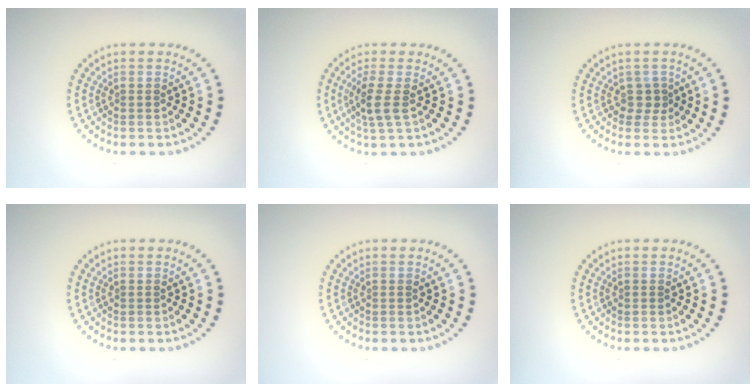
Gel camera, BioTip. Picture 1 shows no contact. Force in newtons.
{"total": 2.4, "press": 2.0, "slide": 1.4}
{"total": 1.1, "press": 0.8, "slide": 0.8}
{"total": 0.0}
{"total": 0.0}
{"total": 0.0}